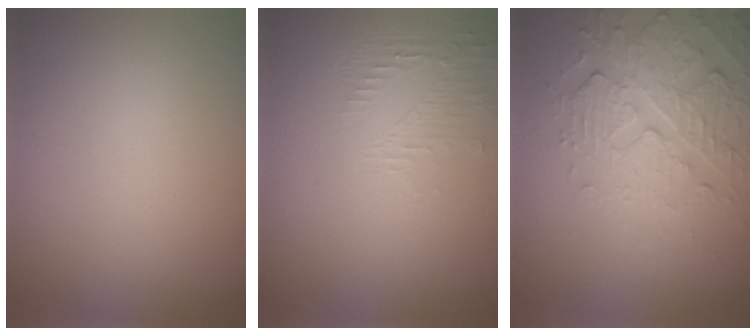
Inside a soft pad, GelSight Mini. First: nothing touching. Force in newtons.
{"total": 1.3, "press": 0.0, "slide": 1.3}
{"total": 5.2, "press": 3.6, "slide": 3.7}